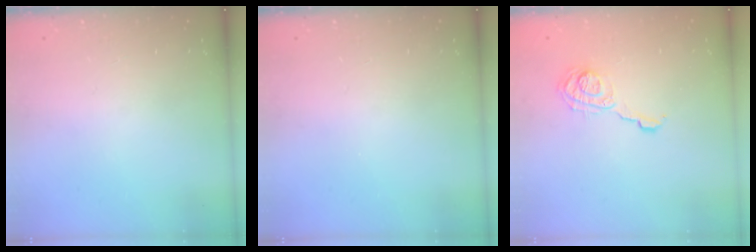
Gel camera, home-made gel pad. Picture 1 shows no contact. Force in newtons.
{"total": 0.0}
{"total": 9.2, "press": 9.2, "slide": 0.4}